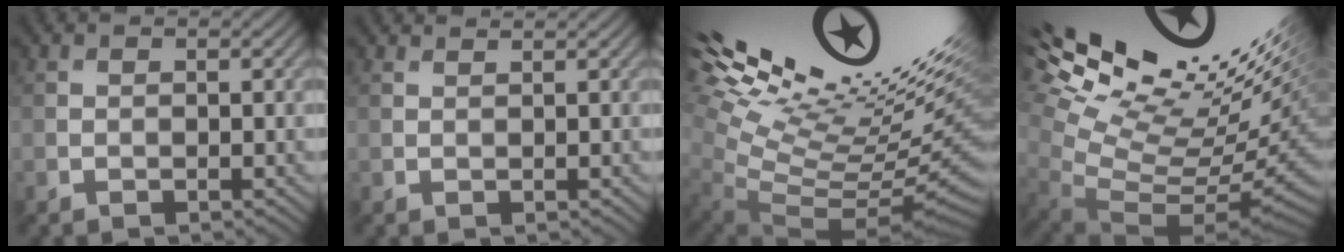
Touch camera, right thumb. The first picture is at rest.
{"total": 1.2, "force": [1.1, -0.3, -0.2], "torque": [0.000, 0.001, 0.024]}
{"total": 15.7, "force": [5.9, 4.9, 13.7], "torque": [-0.169, 0.018, 0.130]}
{"total": 17.1, "force": [8.5, 6.2, 13.5], "torque": [-0.195, 0.035, 0.181]}